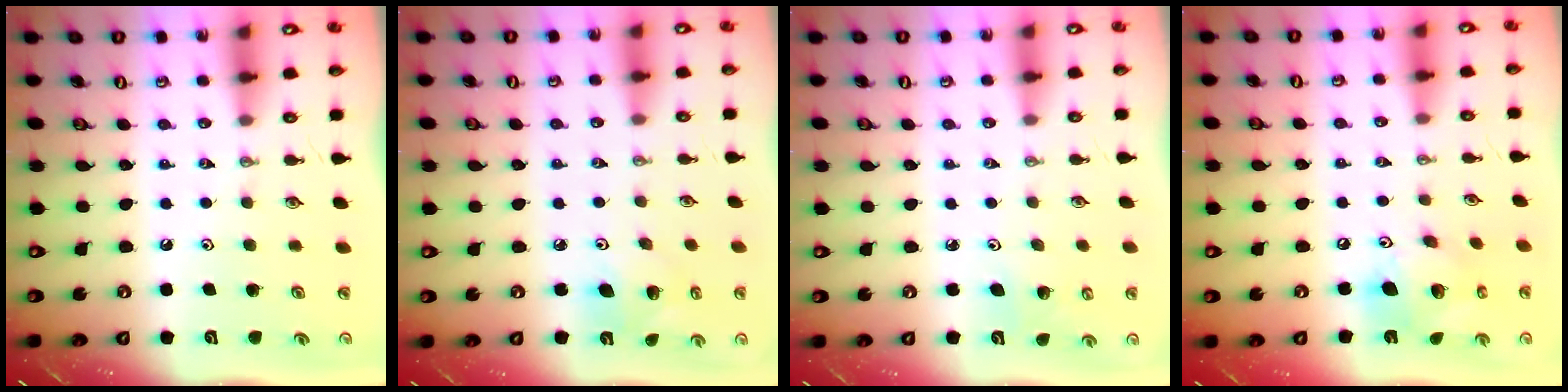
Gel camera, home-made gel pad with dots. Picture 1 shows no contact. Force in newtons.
{"total": 8.0, "press": 7.8, "slide": 1.7}
{"total": 4.7, "press": 4.7, "slide": 0.7}
{"total": 15.9, "press": 15.5, "slide": 3.4}